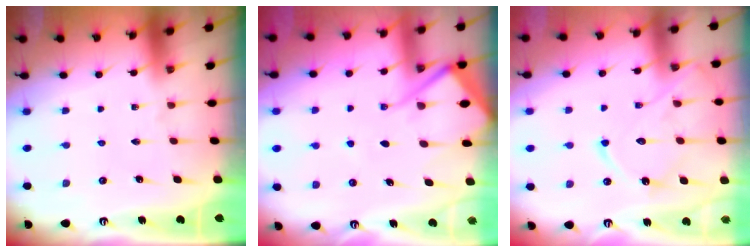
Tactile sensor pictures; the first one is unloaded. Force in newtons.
{"total": 8.4, "press": 8.3, "slide": 1.1}
{"total": 13.8, "press": 13.8, "slide": 1.2}